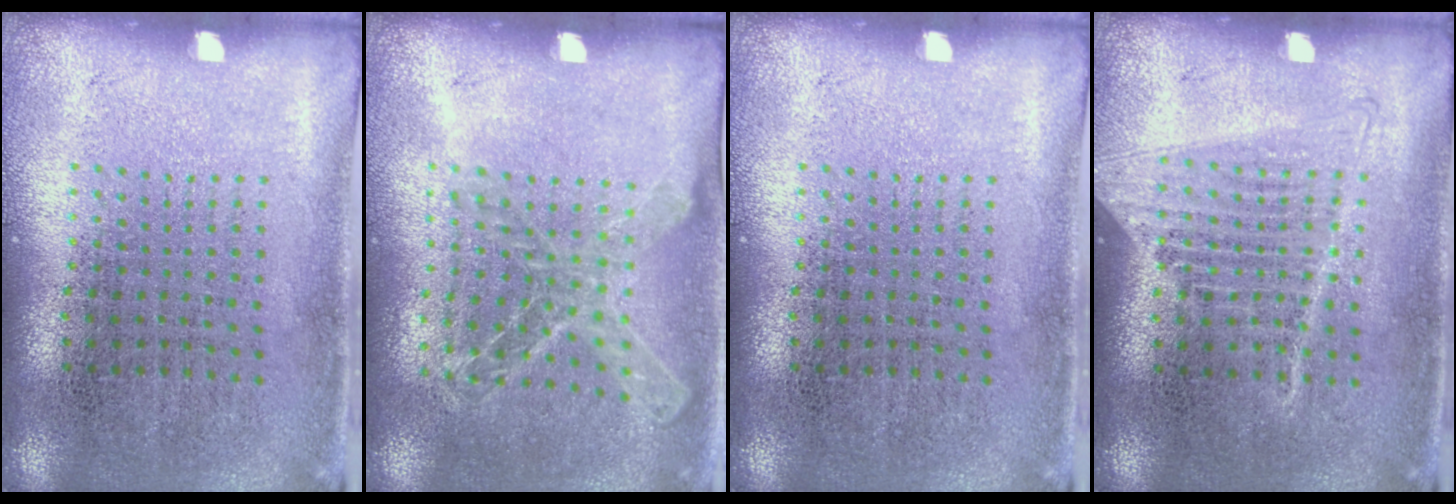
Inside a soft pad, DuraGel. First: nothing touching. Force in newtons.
{"total": 1.1, "press": 1.1, "slide": 0.1}
{"total": 0.0}
{"total": 1.2, "press": 1.1, "slide": 0.5}